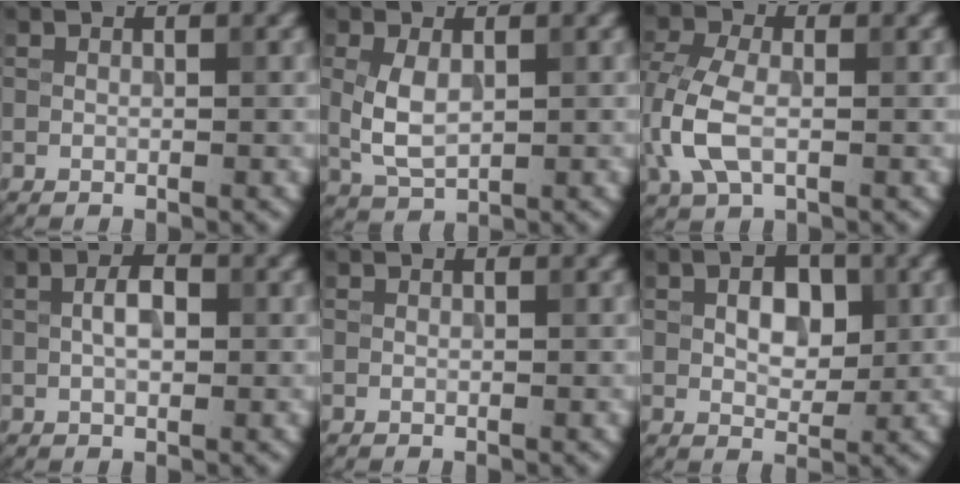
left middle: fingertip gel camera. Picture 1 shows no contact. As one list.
[{"total": 3.5, "force": [0.3, 2.1, 2.8], "torque": [-0.065, 0.001, 0.012]}, {"total": 5.6, "force": [-0.9, 3.4, 4.3], "torque": [-0.114, -0.001, -0.025]}, {"total": 2.6, "force": [0.2, 1.4, 2.2], "torque": [-0.044, 0.004, 0.001]}, {"total": 0.0}, {"total": 3.8, "force": [0.7, 2.4, 2.8], "torque": [-0.048, 0.001, 0.010]}]